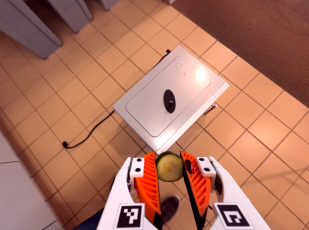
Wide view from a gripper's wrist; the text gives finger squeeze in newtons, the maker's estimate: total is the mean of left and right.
{"total": 6.1, "left": 5.4, "right": 6.9}